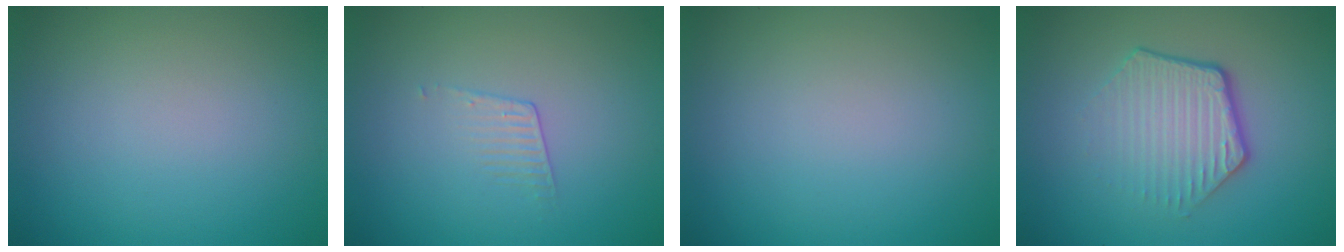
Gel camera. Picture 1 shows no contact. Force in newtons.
{"total": 1.1, "press": 0.2, "slide": 1.1}
{"total": 0.0}
{"total": 4.2, "press": 3.1, "slide": 2.9}